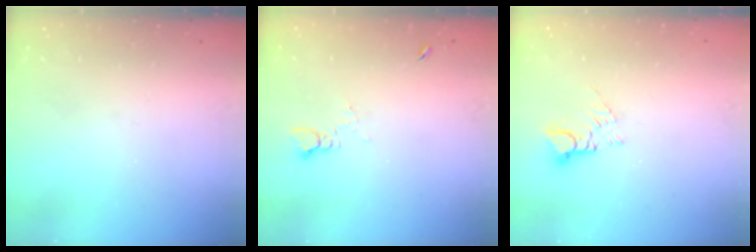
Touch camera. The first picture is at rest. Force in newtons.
{"total": 2.1, "press": 2.0, "slide": 0.3}
{"total": 5.2, "press": 5.2, "slide": 0.3}